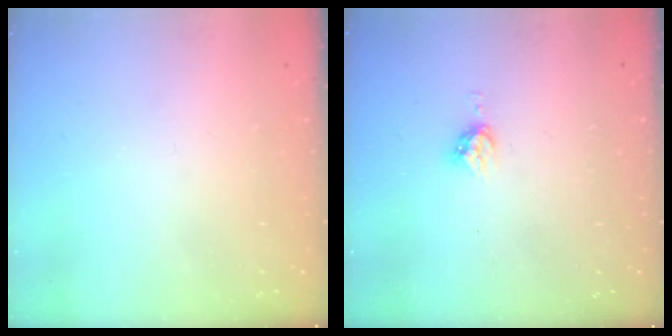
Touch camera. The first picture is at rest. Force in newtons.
{"total": 4.5, "press": 4.5, "slide": 0.0}